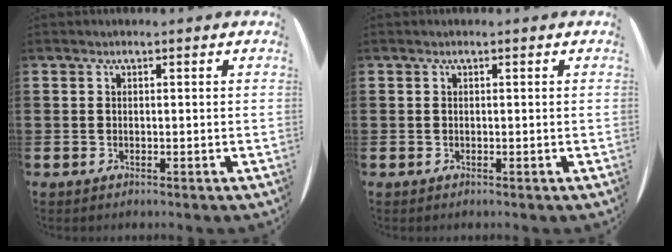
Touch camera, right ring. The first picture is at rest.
{"total": 0.0}